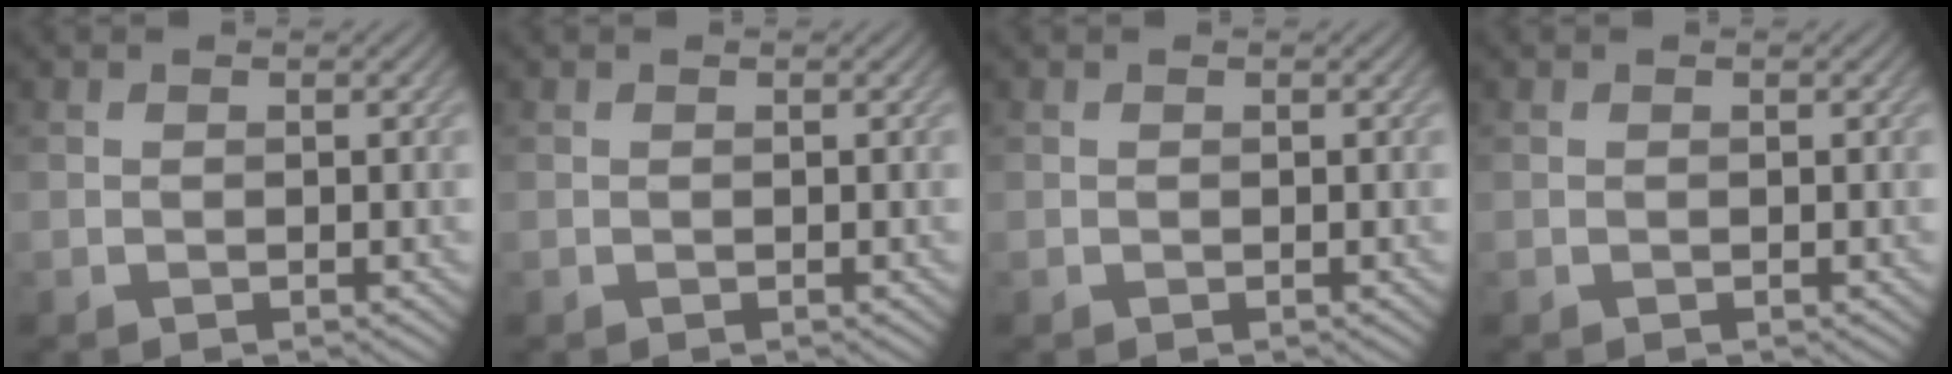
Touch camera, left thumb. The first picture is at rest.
{"total": 0.0}
{"total": 0.0}
{"total": 0.0}